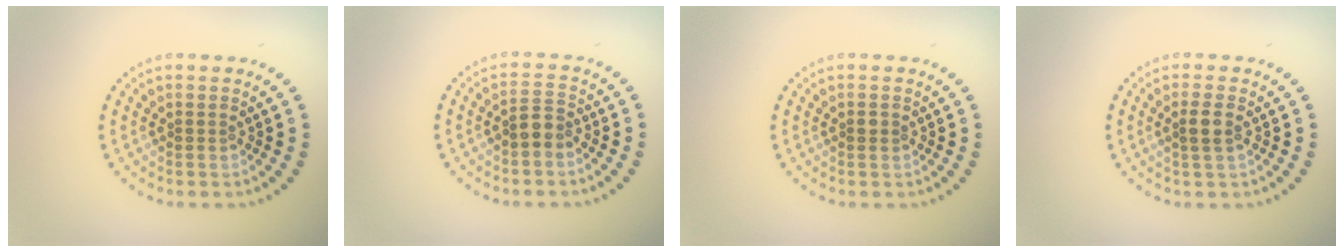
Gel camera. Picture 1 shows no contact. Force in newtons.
{"total": 1.9, "press": 1.7, "slide": 0.9}
{"total": 0.7, "press": 0.7, "slide": 0.0}
{"total": 1.6, "press": 1.5, "slide": 0.7}